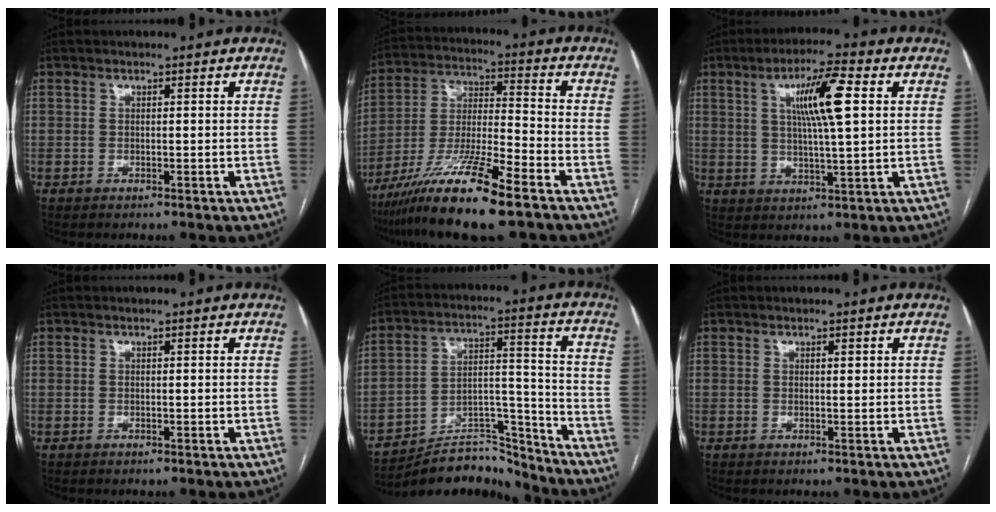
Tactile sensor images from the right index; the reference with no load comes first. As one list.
[{"total": 15.8, "force": [-10.6, 0.6, 11.7], "torque": [-0.237, -0.034, -0.194]}, {"total": 9.9, "force": [2.8, 0.8, 9.4], "torque": [-0.165, 0.009, 0.047]}, {"total": 0.0}, {"total": 12.4, "force": [-12.1, 2.6, 0.6], "torque": [0.004, 0.060, -0.201]}, {"total": 0.7, "force": [0.4, 0.2, 0.5], "torque": [-0.011, -0.001, 0.006]}]